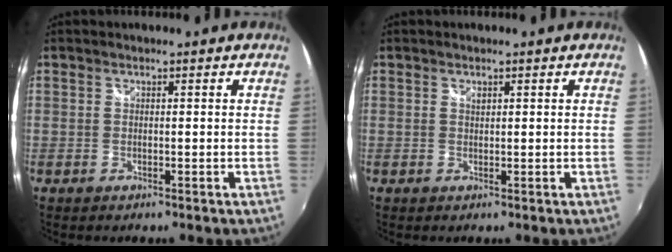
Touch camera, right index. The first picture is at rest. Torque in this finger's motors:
{"motor_torque": [-0.05, 0.05, 0.00, 0.01]}